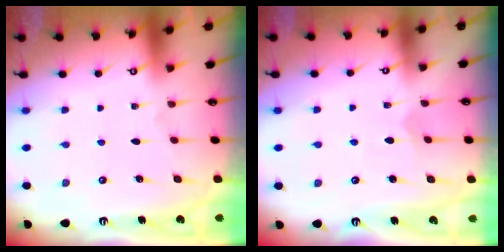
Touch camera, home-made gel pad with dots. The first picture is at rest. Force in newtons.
{"total": 3.3, "press": 3.2, "slide": 0.4}